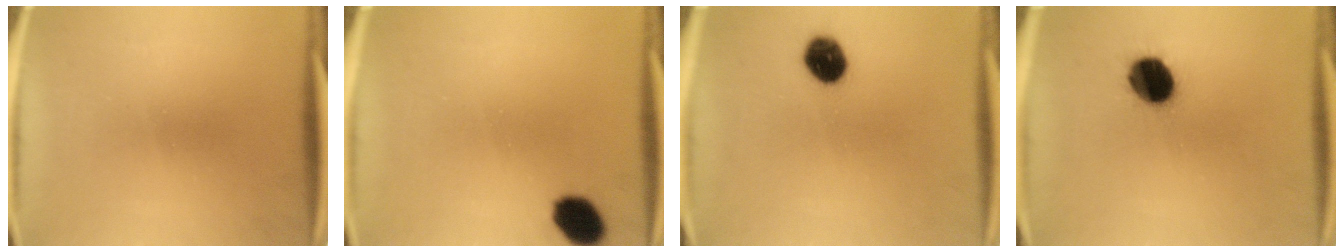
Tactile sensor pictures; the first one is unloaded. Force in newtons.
{"total": 7.1}
{"total": 7.7}
{"total": 10.7}